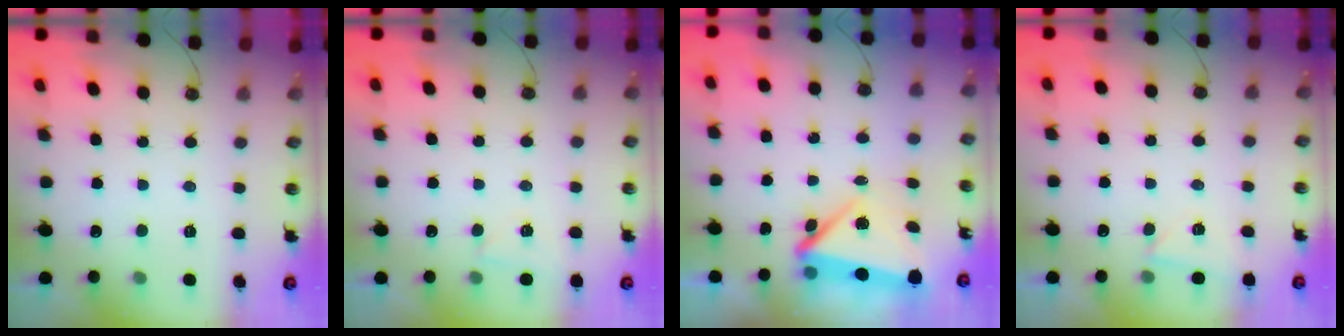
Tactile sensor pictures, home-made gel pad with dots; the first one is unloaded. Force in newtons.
{"total": 3.9, "press": 3.2, "slide": 2.4}
{"total": 8.0, "press": 7.9, "slide": 1.5}
{"total": 2.7, "press": 2.4, "slide": 1.2}